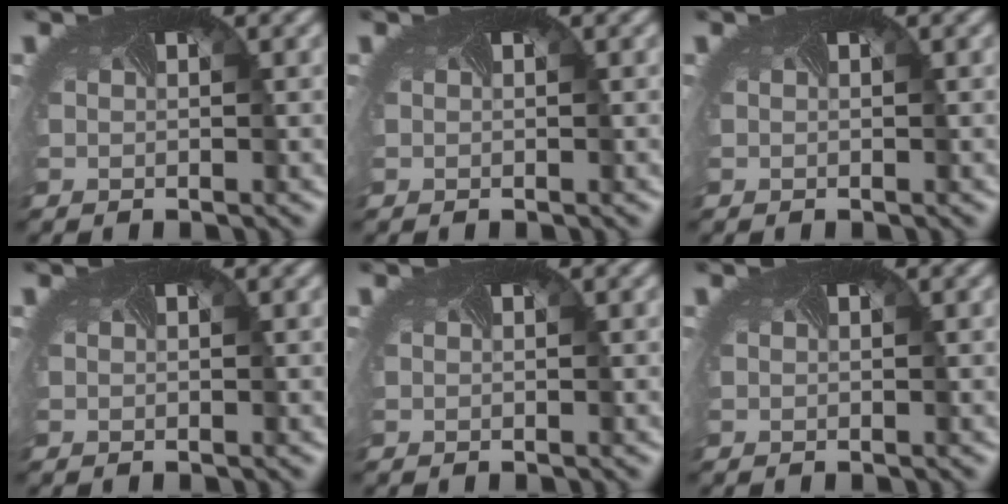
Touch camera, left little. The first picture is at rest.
{"total": 0.0}
{"total": 0.0}
{"total": 0.0}
{"total": 0.0}
{"total": 0.0}